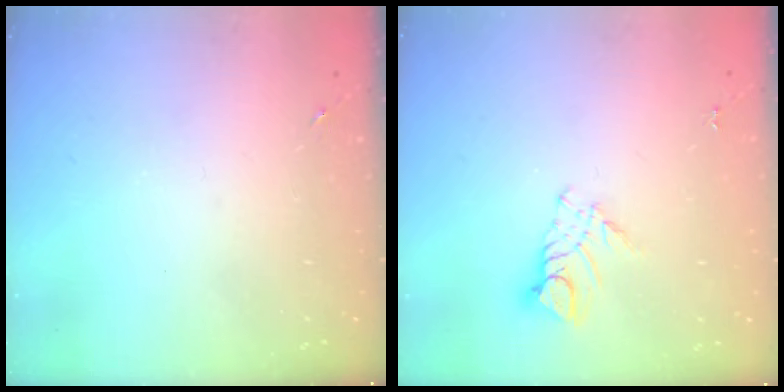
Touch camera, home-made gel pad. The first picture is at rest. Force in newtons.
{"total": 6.7, "press": 6.7, "slide": 0.5}